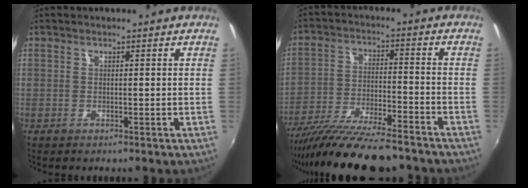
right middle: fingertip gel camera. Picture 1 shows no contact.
{"total": 18.0, "force": [-15.2, 2.8, 9.1], "torque": [-0.179, -0.041, -0.249]}